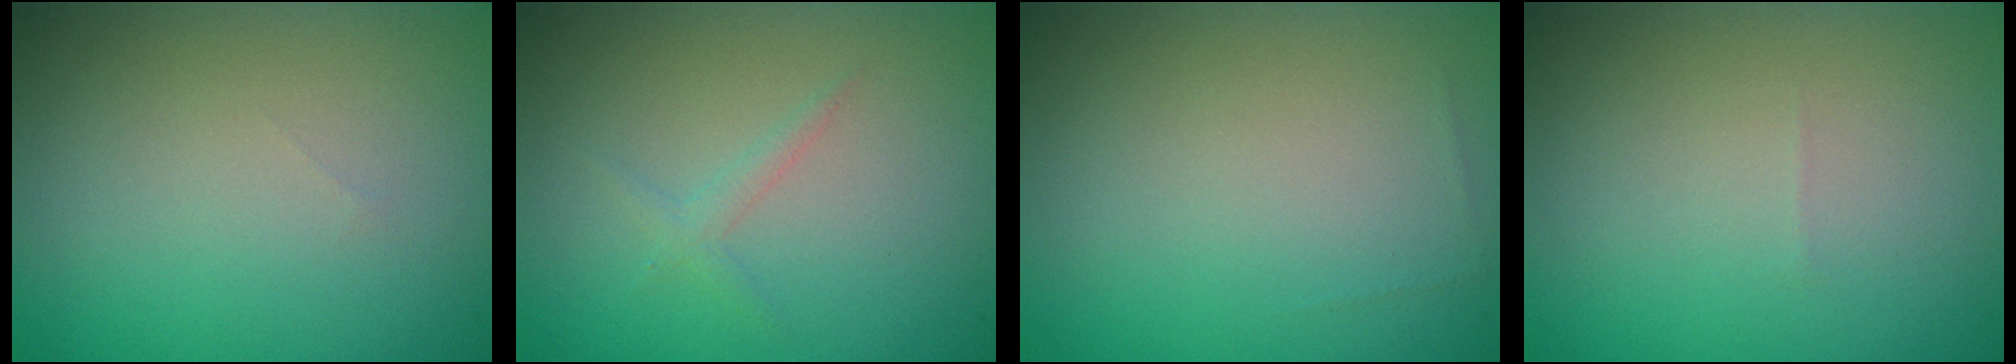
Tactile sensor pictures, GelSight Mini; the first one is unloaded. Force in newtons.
{"total": 1.0, "press": 1.0, "slide": 0.0}
{"total": 0.0}
{"total": 0.0}